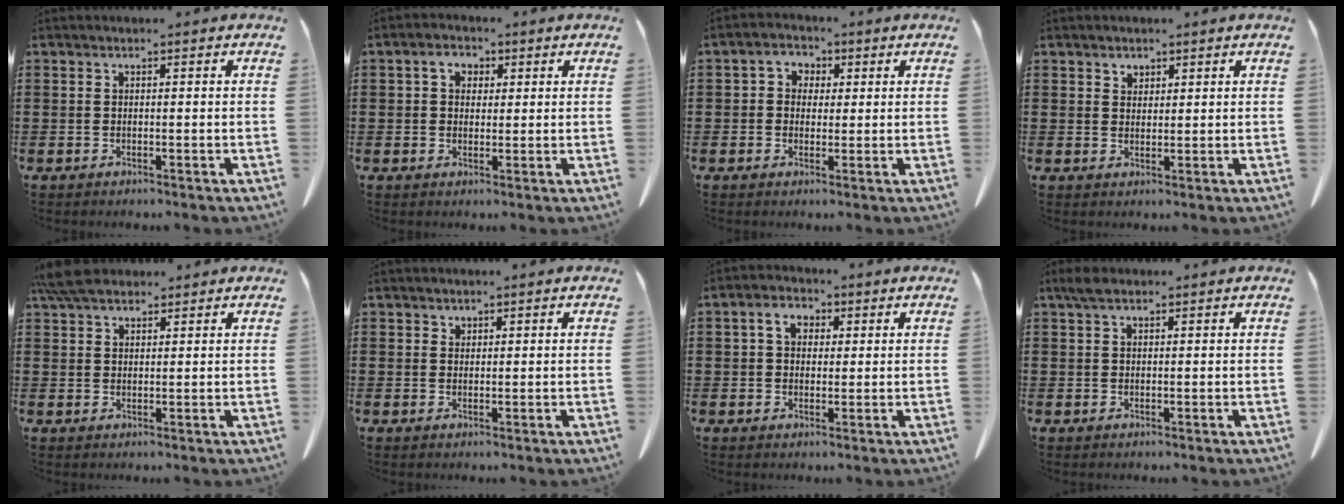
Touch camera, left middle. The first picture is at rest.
{"total": 3.0, "force": [1.2, 2.2, 1.7], "torque": [-0.034, 0.009, 0.016]}
{"total": 2.3, "force": [0.2, 2.2, 0.7], "torque": [-0.026, 0.010, -0.001]}
{"total": 1.6, "force": [1.4, 0.7, 0.2], "torque": [0.003, -0.002, 0.026]}
{"total": 5.2, "force": [4.3, 1.6, 2.3], "torque": [-0.055, 0.001, 0.084]}
{"total": 1.0, "force": [1.0, 0.3, 0.0], "torque": [-0.002, -0.001, 0.020]}
{"total": 3.7, "force": [1.3, 2.6, 2.3], "torque": [-0.048, 0.010, 0.019]}
{"total": 2.0, "force": [1.2, 0.9, 1.3], "torque": [-0.029, 0.006, 0.022]}